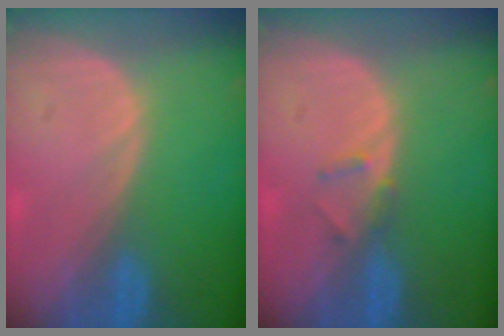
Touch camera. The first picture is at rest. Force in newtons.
{"total": 1.8, "press": 1.5, "slide": 0.9}